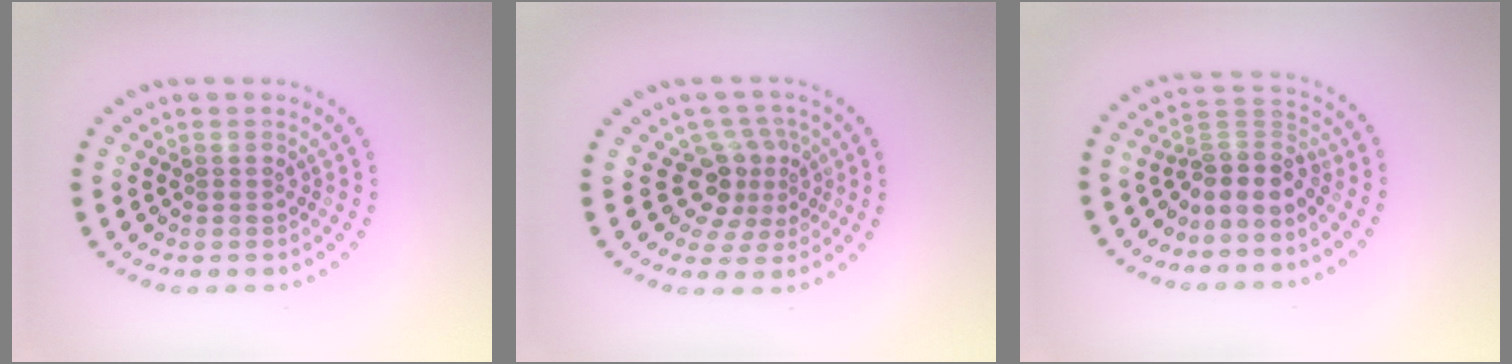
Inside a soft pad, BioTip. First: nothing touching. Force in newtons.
{"total": 3.6, "press": 2.5, "slide": 2.6}
{"total": 3.5, "press": 2.6, "slide": 2.4}